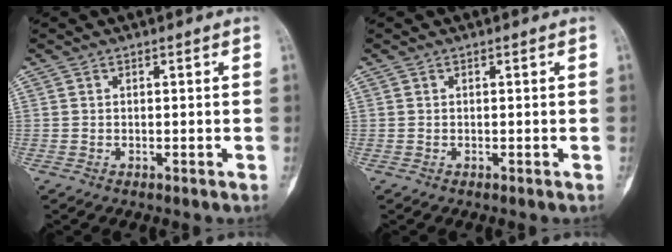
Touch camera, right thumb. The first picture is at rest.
{"total": 0.0}